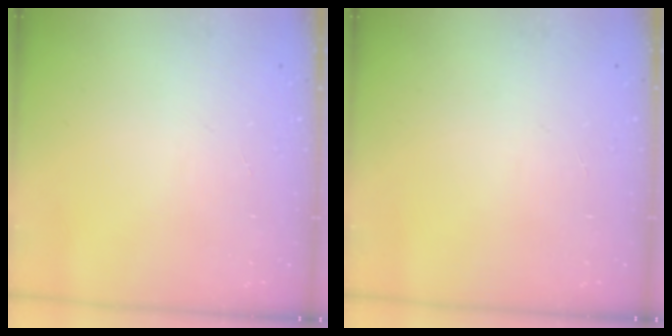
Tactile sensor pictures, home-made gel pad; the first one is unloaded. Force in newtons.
{"total": 0.0}